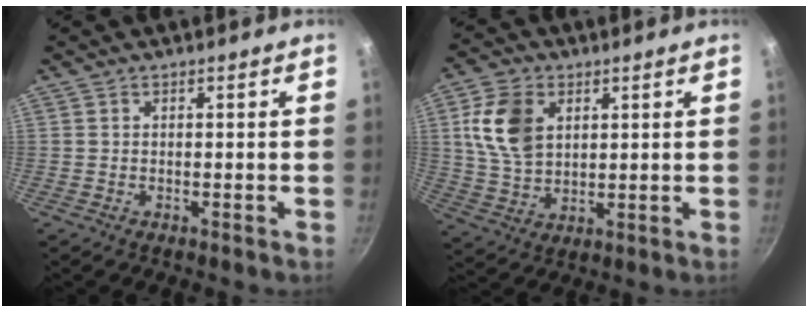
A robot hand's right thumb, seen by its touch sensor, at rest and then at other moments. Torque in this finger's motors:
{"motor_torque": [0.10, 0.23, 0.10, -0.07, 0.15]}